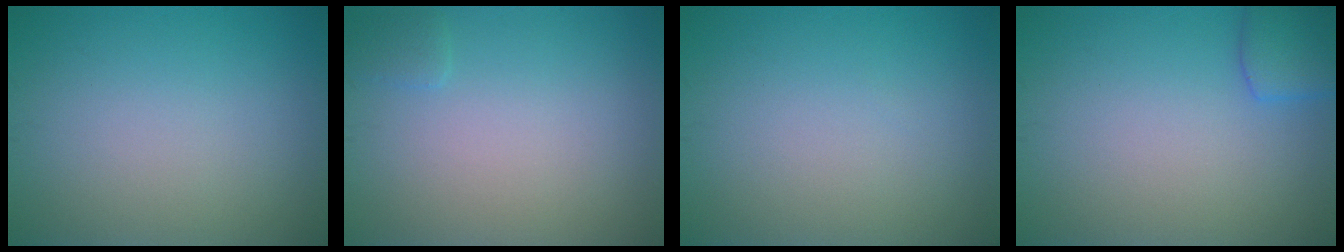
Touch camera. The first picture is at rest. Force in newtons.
{"total": 0.7, "press": 0.7, "slide": 0.1}
{"total": 0.0}
{"total": 2.7, "press": 2.7, "slide": 0.1}